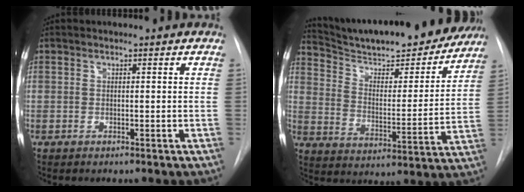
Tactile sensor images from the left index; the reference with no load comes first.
{"total": 23.6, "force": [21.6, 3.6, 8.9], "torque": [-0.143, -0.026, 0.306]}